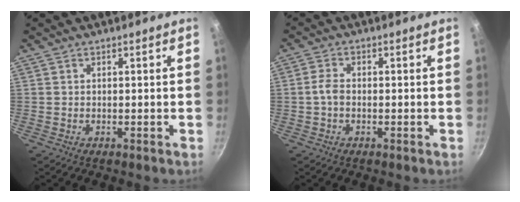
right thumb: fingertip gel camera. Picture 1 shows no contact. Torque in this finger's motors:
{"motor_torque": [-0.74, -0.01, -0.08, 0.32, 0.02]}